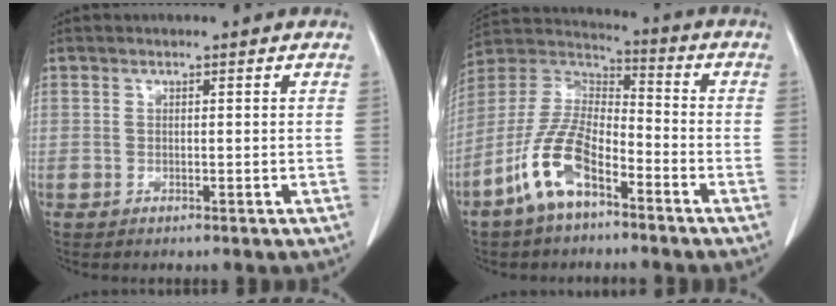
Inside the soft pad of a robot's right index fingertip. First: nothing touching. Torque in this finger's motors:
{"motor_torque": [1.75, -0.39, 0.50, 0.12]}